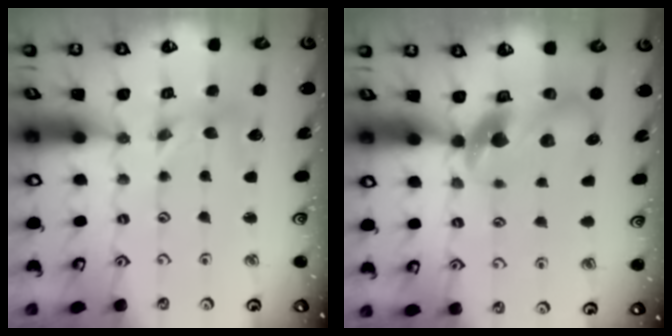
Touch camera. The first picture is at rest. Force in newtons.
{"total": 10.0, "press": 9.9, "slide": 1.6}